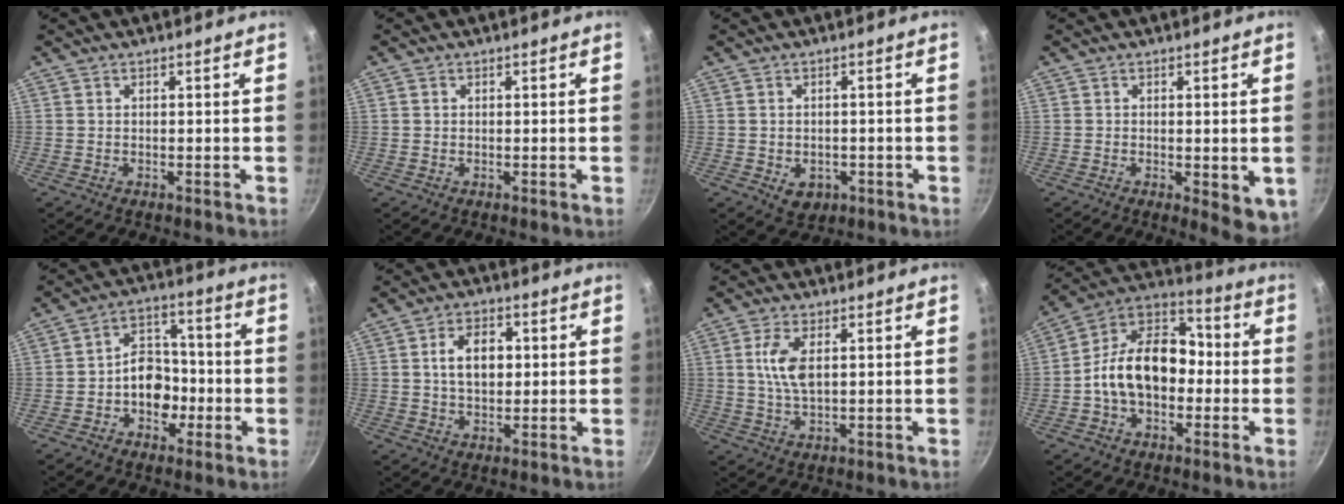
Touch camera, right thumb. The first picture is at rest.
{"total": 0.7, "force": [0.1, 0.6, 0.2], "torque": [-0.003, 0.003, 0.001]}
{"total": 4.2, "force": [-1.2, 3.3, 2.3], "torque": [-0.023, 0.005, -0.005]}
{"total": 6.2, "force": [-1.1, 2.4, 5.6], "torque": [-0.060, -0.008, -0.010]}
{"total": 10.1, "force": [-2.5, 7.7, 6.1], "torque": [-0.043, 0.037, -0.048]}
{"total": 7.9, "force": [1.2, 5.2, 5.8], "torque": [-0.078, 0.008, 0.016]}
{"total": 6.5, "force": [1.5, 3.0, 5.6], "torque": [-0.110, -0.002, 0.029]}
{"total": 17.3, "force": [-2.0, 12.0, 12.3], "torque": [-0.164, 0.054, -0.053]}